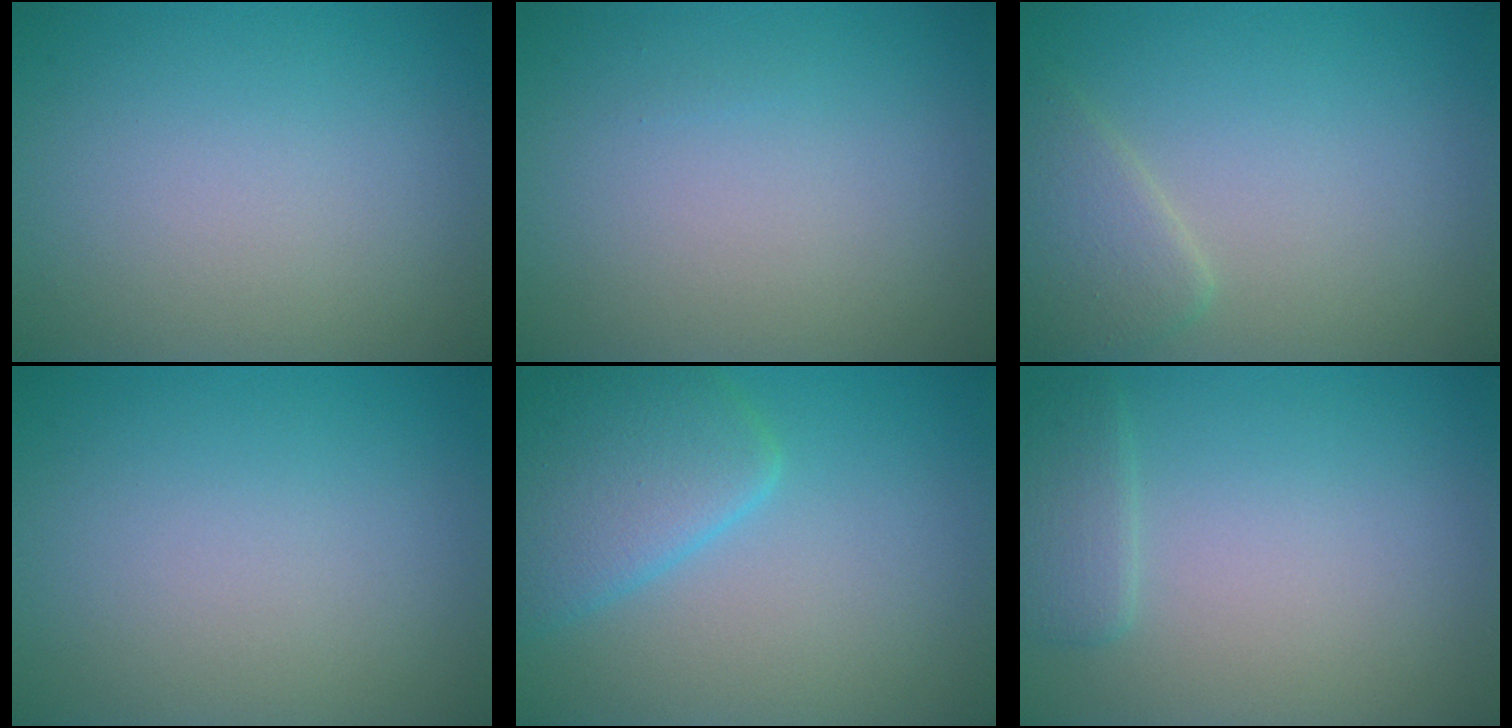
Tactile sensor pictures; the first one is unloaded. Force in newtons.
{"total": 0.0}
{"total": 2.6, "press": 2.6, "slide": 0.1}
{"total": 0.0}
{"total": 5.0, "press": 5.0, "slide": 0.3}
{"total": 1.8, "press": 1.8, "slide": 0.1}